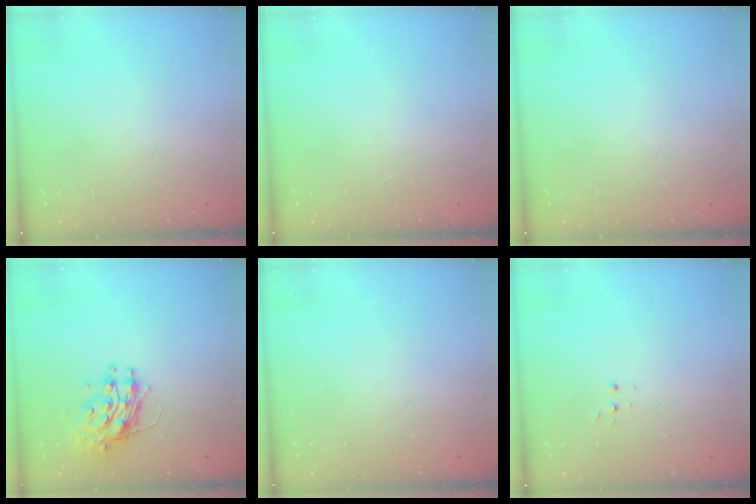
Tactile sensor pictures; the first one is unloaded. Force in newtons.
{"total": 0.0}
{"total": 0.0}
{"total": 10.4, "press": 10.4, "slide": 0.2}
{"total": 0.0}
{"total": 3.0, "press": 2.9, "slide": 0.7}